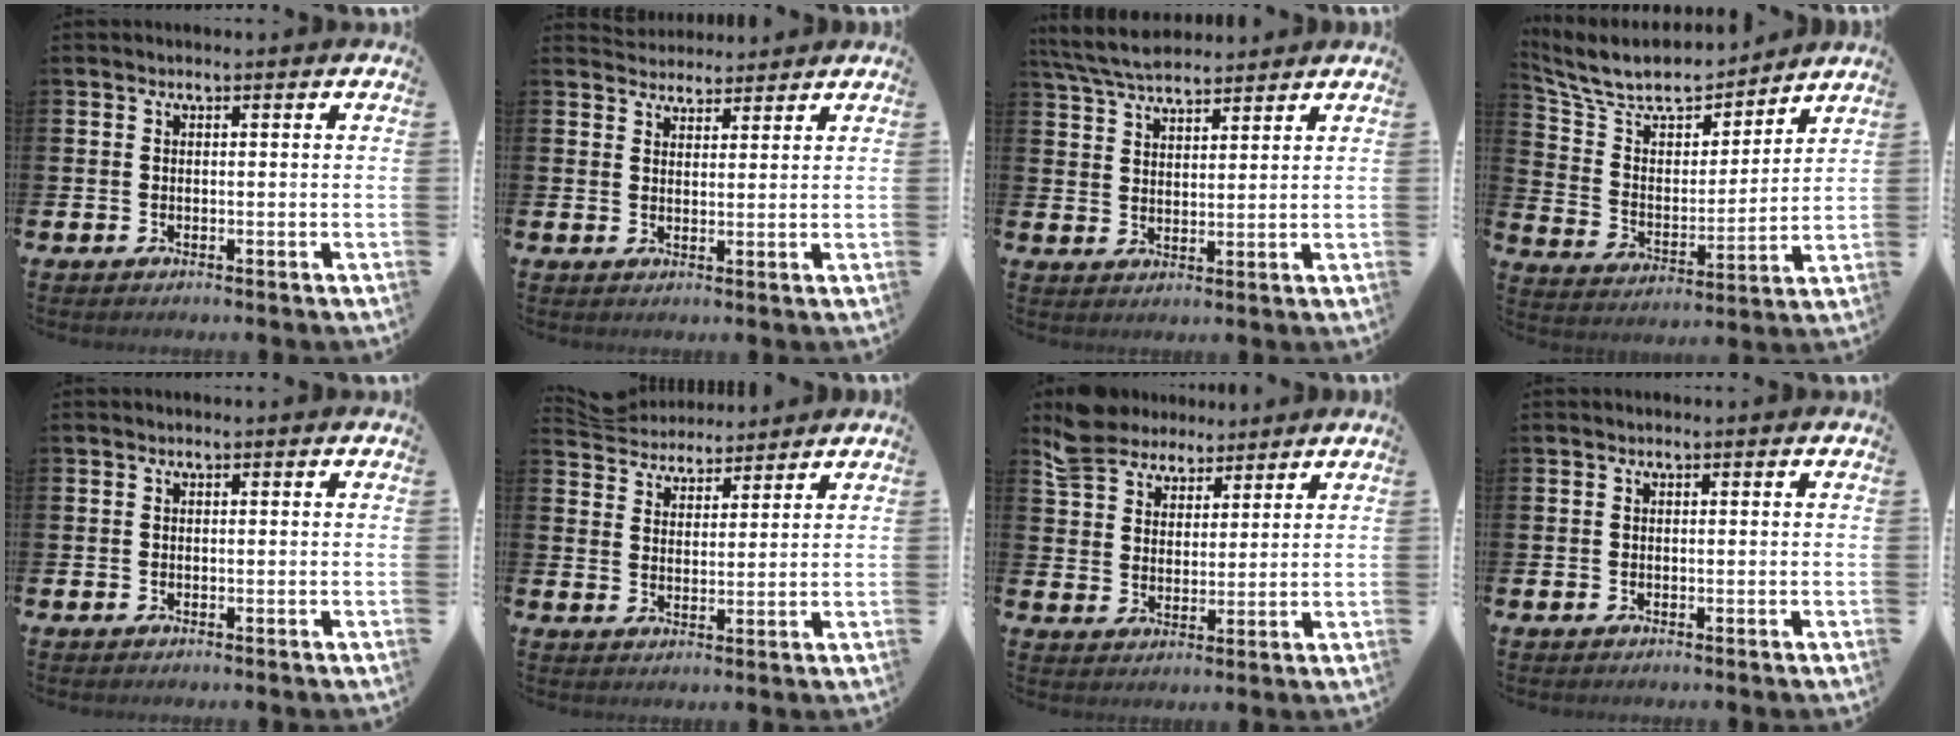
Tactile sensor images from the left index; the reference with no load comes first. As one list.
[{"total": 3.4, "force": [3.2, 0.9, -0.3], "torque": [0.000, -0.014, 0.059]}, {"total": 5.8, "force": [5.5, 1.1, 1.4], "torque": [-0.049, -0.020, 0.102]}, {"total": 9.5, "force": [8.7, 2.9, 2.3], "torque": [-0.097, -0.060, 0.153]}, {"total": 0.0}, {"total": 4.8, "force": [4.7, 0.7, -0.5], "torque": [-0.015, -0.028, 0.087]}, {"total": 6.2, "force": [5.6, 2.5, -0.3], "torque": [-0.020, -0.025, 0.106]}, {"total": 0.0}]